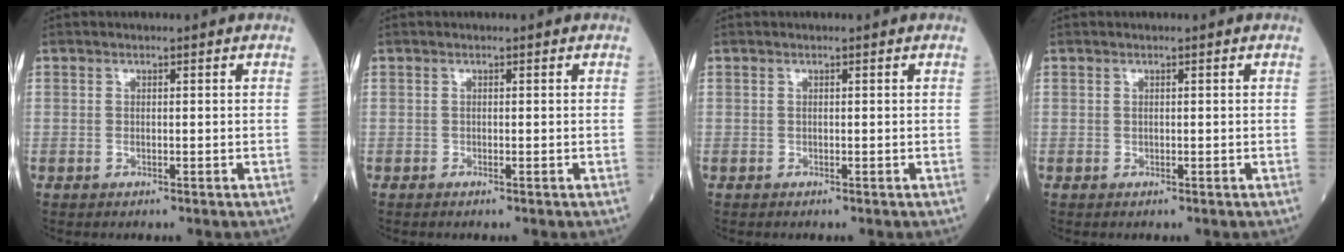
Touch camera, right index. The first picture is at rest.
{"total": 0.0}
{"total": 0.0}
{"total": 0.0}